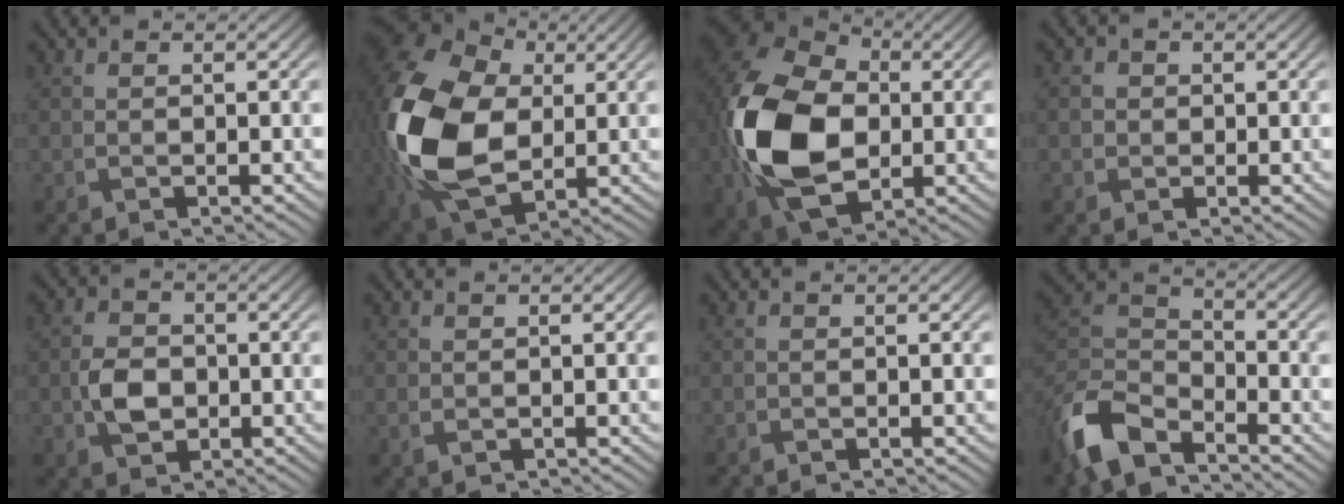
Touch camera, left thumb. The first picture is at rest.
{"total": 18.5, "force": [0.4, 13.0, 13.1], "torque": [-0.358, -0.044, 0.031]}
{"total": 17.5, "force": [-1.8, 12.1, 12.6], "torque": [-0.320, -0.028, -0.033]}
{"total": 1.6, "force": [0.0, 1.6, 0.3], "torque": [-0.004, -0.001, -0.002]}
{"total": 4.3, "force": [-0.8, 3.2, 2.8], "torque": [-0.062, -0.001, -0.019]}
{"total": 0.7, "force": [0.2, 0.5, 0.5], "torque": [-0.014, -0.002, 0.008]}
{"total": 0.0}
{"total": 10.2, "force": [-7.7, 4.1, 5.3], "torque": [-0.127, -0.010, -0.170]}